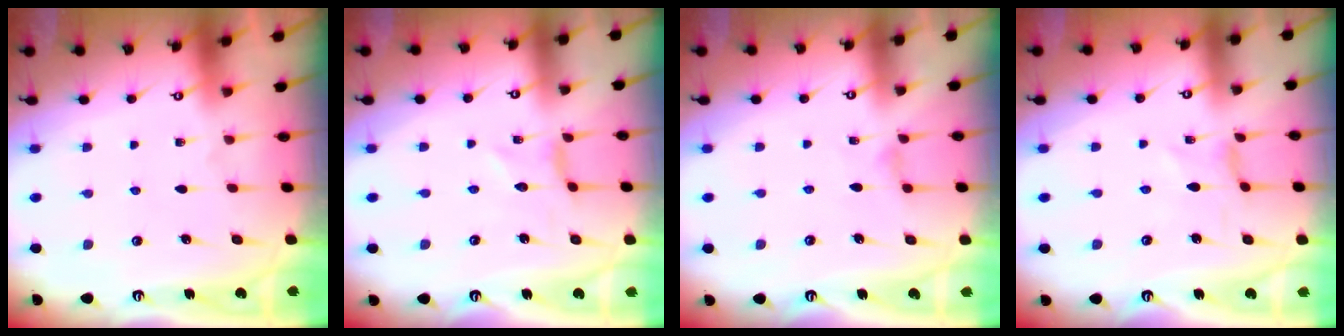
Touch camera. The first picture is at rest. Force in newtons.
{"total": 0.0}
{"total": 0.9, "press": 0.8, "slide": 0.4}
{"total": 0.0}